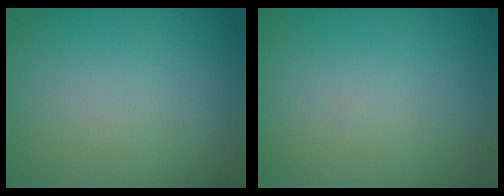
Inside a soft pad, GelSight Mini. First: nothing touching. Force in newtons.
{"total": 0.0}